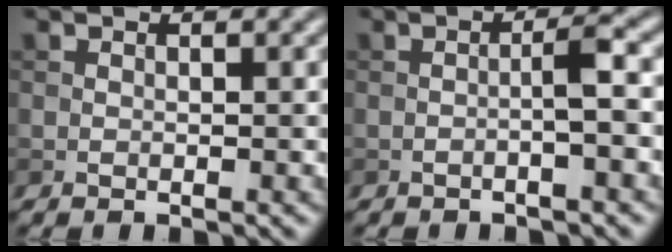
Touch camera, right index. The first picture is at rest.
{"total": 2.3, "force": [-0.8, 0.2, 2.2], "torque": [-0.035, 0.011, -0.020]}